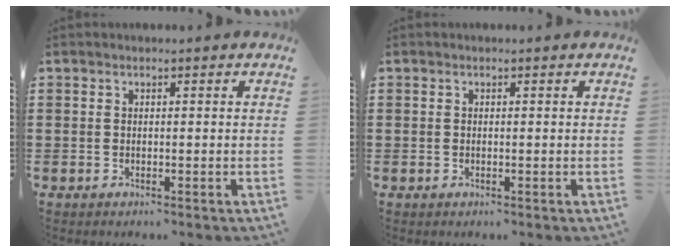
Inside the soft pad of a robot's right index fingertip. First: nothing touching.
{"total": 0.0}